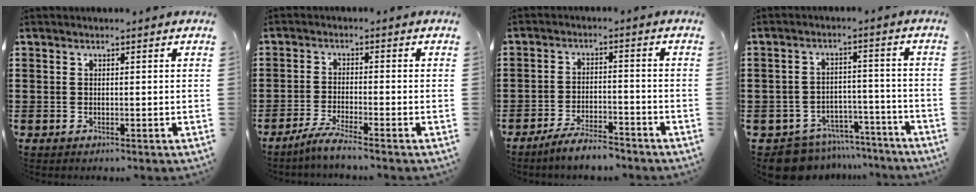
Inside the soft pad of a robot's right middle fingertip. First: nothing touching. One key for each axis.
{"total": 3.3, "fx": -2.8, "fy": -0.5, "fz": 1.8, "tx": -0.045, "ty": -0.010, "tz": -0.055}
{"total": 4.6, "fx": -4.2, "fy": 0.3, "fz": 1.7, "tx": -0.037, "ty": 0.000, "tz": -0.083}
{"total": 8.0, "fx": -7.6, "fy": 2.0, "fz": 1.4, "tx": -0.025, "ty": 0.026, "tz": -0.145}